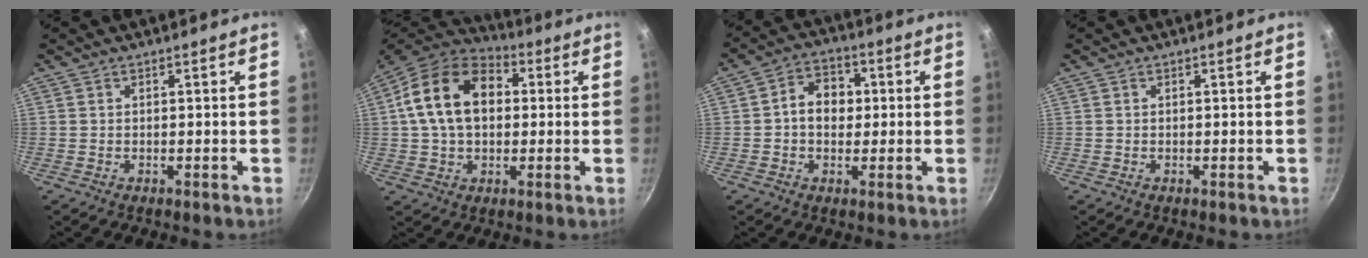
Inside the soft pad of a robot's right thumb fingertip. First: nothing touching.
{"total": 16.8, "force": [2.5, 11.7, 11.8], "torque": [-0.179, 0.025, 0.028]}
{"total": 7.7, "force": [0.3, 6.1, 4.7], "torque": [-0.044, 0.014, -0.006]}
{"total": 0.0}